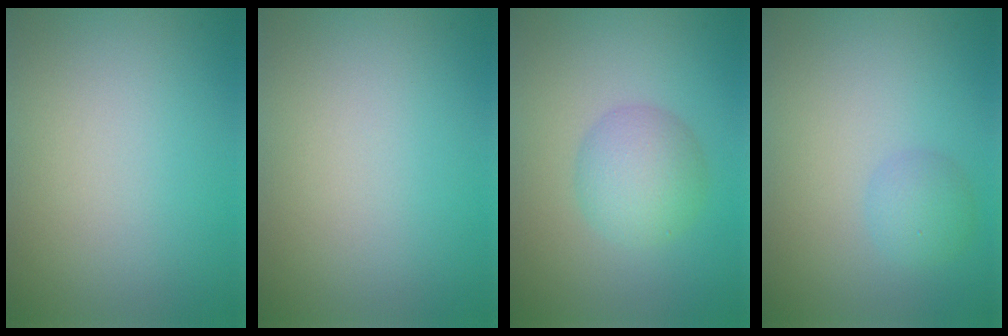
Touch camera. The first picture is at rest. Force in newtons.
{"total": 0.0}
{"total": 4.0, "press": 4.0, "slide": 0.0}
{"total": 1.8, "press": 1.8, "slide": 0.1}